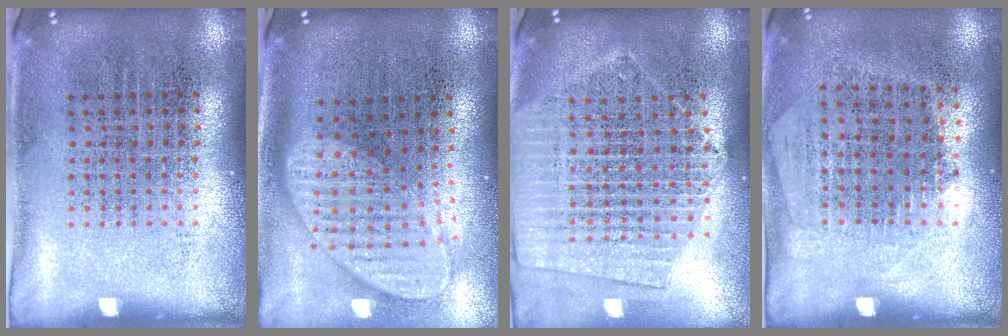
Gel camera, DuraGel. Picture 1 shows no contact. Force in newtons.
{"total": 2.0, "press": 1.6, "slide": 1.3}
{"total": 1.9, "press": 1.7, "slide": 0.7}
{"total": 1.2, "press": 1.0, "slide": 0.6}